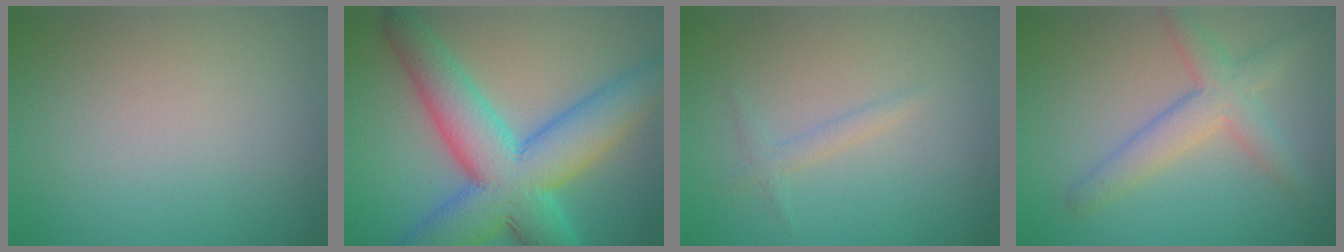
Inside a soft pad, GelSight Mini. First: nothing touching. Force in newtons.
{"total": 11.4, "press": 11.4, "slide": 0.1}
{"total": 1.1, "press": 1.1, "slide": 0.1}
{"total": 3.9, "press": 3.9, "slide": 0.2}